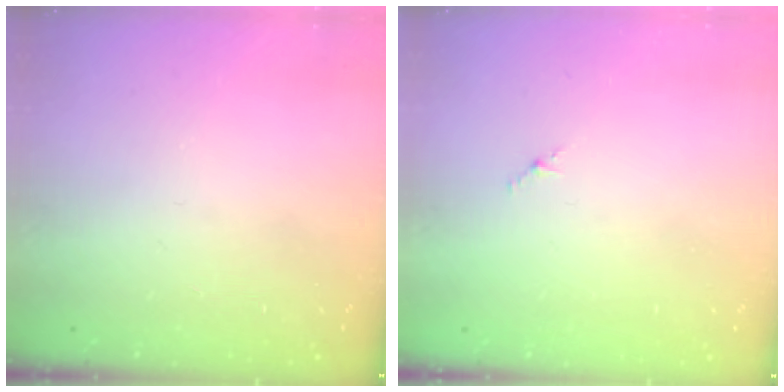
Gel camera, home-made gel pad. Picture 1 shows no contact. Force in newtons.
{"total": 1.2, "press": 1.1, "slide": 0.6}